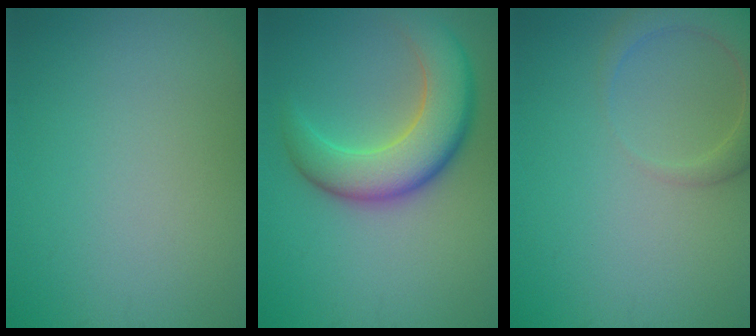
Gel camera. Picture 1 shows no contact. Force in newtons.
{"total": 7.3, "press": 7.3, "slide": 0.4}
{"total": 4.8, "press": 4.8, "slide": 0.6}